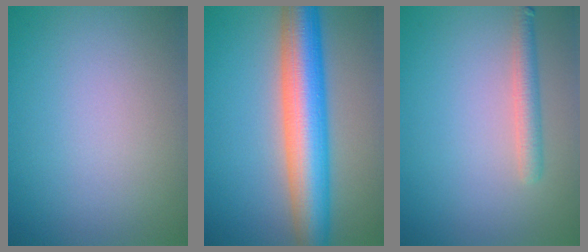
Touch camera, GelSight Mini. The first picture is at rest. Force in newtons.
{"total": 9.3, "press": 9.3, "slide": 0.5}
{"total": 2.2, "press": 2.2, "slide": 0.1}